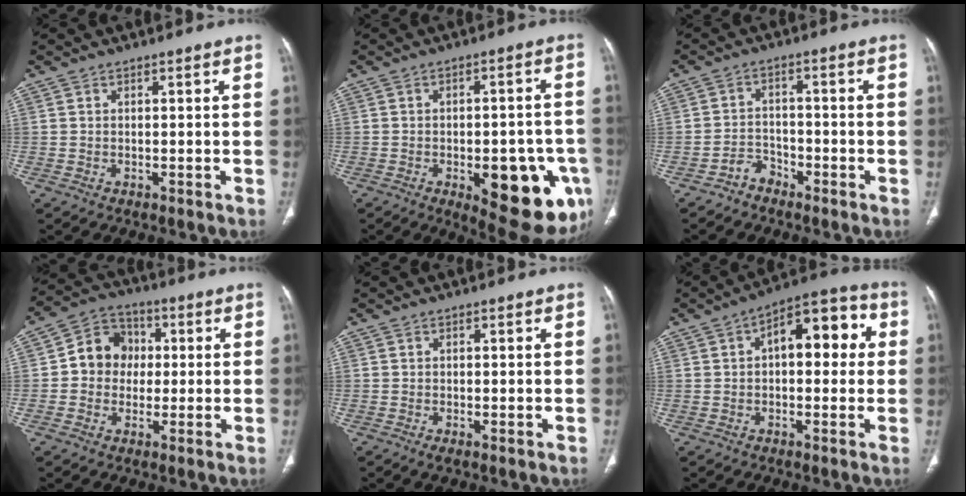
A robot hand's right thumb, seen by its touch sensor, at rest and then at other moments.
{"total": 18.6, "force": [-6.5, 7.9, 15.5], "torque": [-0.139, 0.016, -0.064]}
{"total": 3.3, "force": [-2.5, 2.1, 0.4], "torque": [0.000, 0.024, -0.048]}
{"total": 9.3, "force": [0.5, 8.3, 4.1], "torque": [-0.032, 0.020, -0.005]}
{"total": 1.3, "force": [-0.4, 0.6, 1.1], "torque": [-0.025, -0.005, -0.009]}
{"total": 12.4, "force": [2.0, 6.5, 10.4], "torque": [-0.107, 0.031, 0.019]}